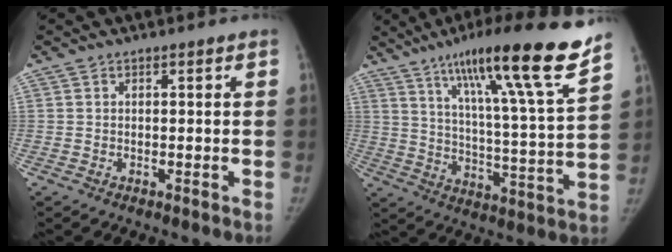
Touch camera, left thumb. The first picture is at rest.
{"total": 21.9, "force": [15.2, 1.0, 15.8], "torque": [-0.226, -0.064, 0.236]}